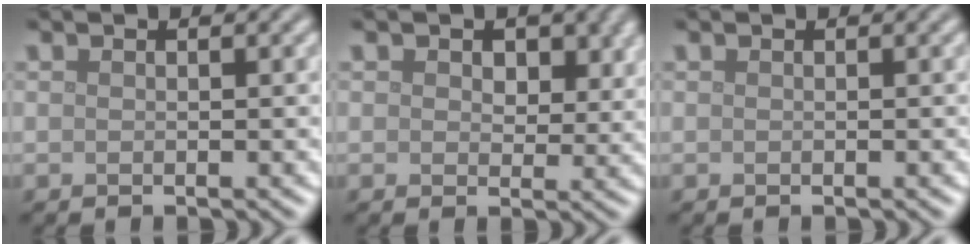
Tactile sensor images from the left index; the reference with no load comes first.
{"total": 3.9, "force": [1.5, 2.5, 2.5], "torque": [-0.038, -0.006, 0.013]}
{"total": 0.0}